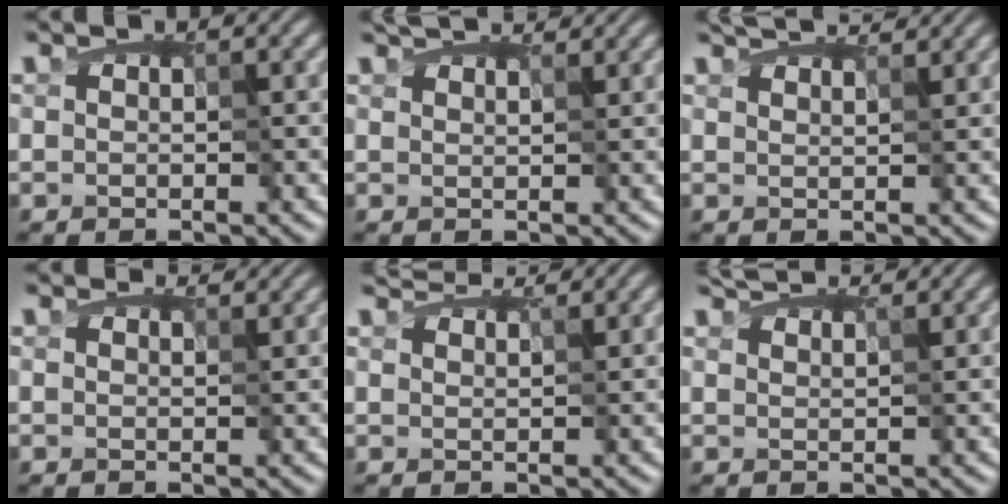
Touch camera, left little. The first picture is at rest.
{"total": 4.0, "force": [3.4, 1.2, 1.8], "torque": [-0.040, 0.010, 0.043]}
{"total": 5.1, "force": [4.3, 1.4, 2.3], "torque": [-0.049, 0.011, 0.056]}
{"total": 2.4, "force": [2.3, 0.5, 0.6], "torque": [-0.019, -0.004, 0.033]}
{"total": 3.9, "force": [3.6, 0.8, 1.4], "torque": [-0.042, 0.011, 0.049]}
{"total": 4.8, "force": [4.2, 1.3, 2.0], "torque": [-0.051, 0.010, 0.059]}